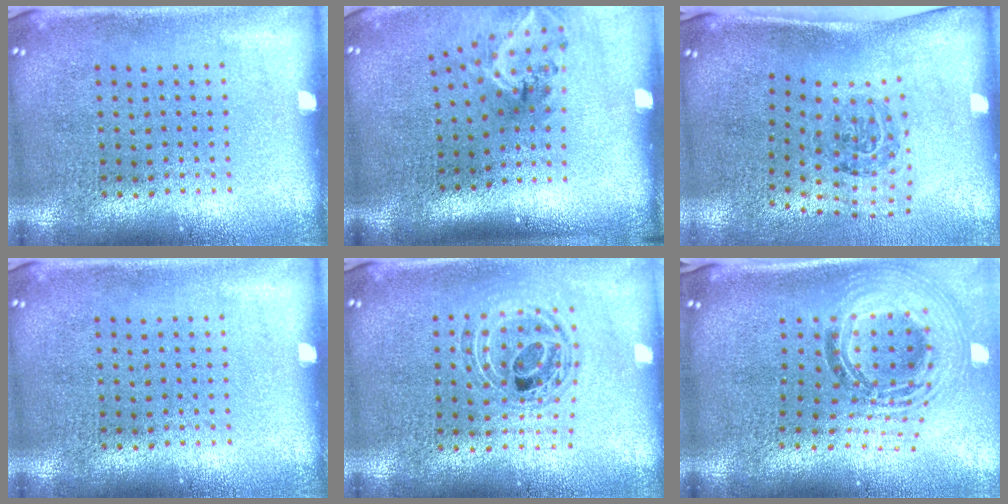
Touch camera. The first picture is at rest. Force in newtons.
{"total": 2.1, "press": 1.3, "slide": 1.6}
{"total": 1.8, "press": 1.3, "slide": 1.3}
{"total": 0.0}
{"total": 0.9, "press": 0.9, "slide": 0.2}
{"total": 2.1, "press": 1.6, "slide": 1.2}